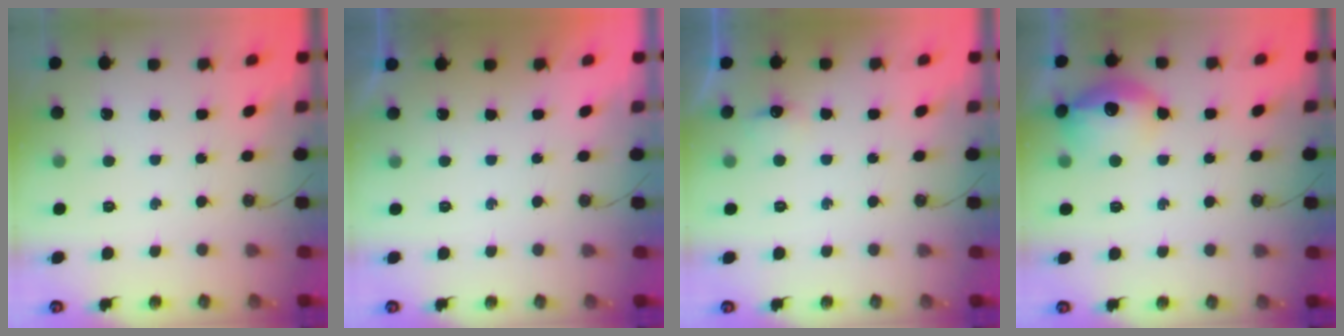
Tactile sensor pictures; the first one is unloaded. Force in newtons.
{"total": 0.0}
{"total": 5.2, "press": 5.1, "slide": 1.1}
{"total": 14.7, "press": 14.6, "slide": 1.1}